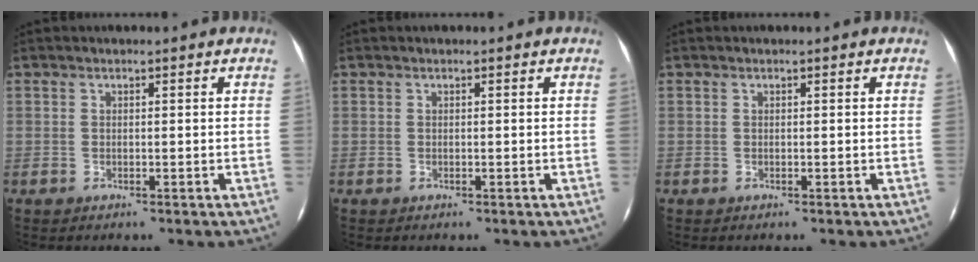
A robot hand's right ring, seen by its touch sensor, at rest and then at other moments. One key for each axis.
{"total": 0.0}
{"total": 0.0}